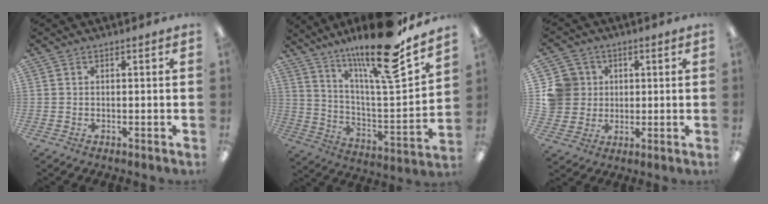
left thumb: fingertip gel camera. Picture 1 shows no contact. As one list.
[{"total": 21.6, "force": [16.4, 3.2, 13.8], "torque": [-0.232, -0.110, 0.261]}, {"total": 9.8, "force": [1.8, 9.3, 2.3], "torque": [-0.060, 0.007, 0.042]}]